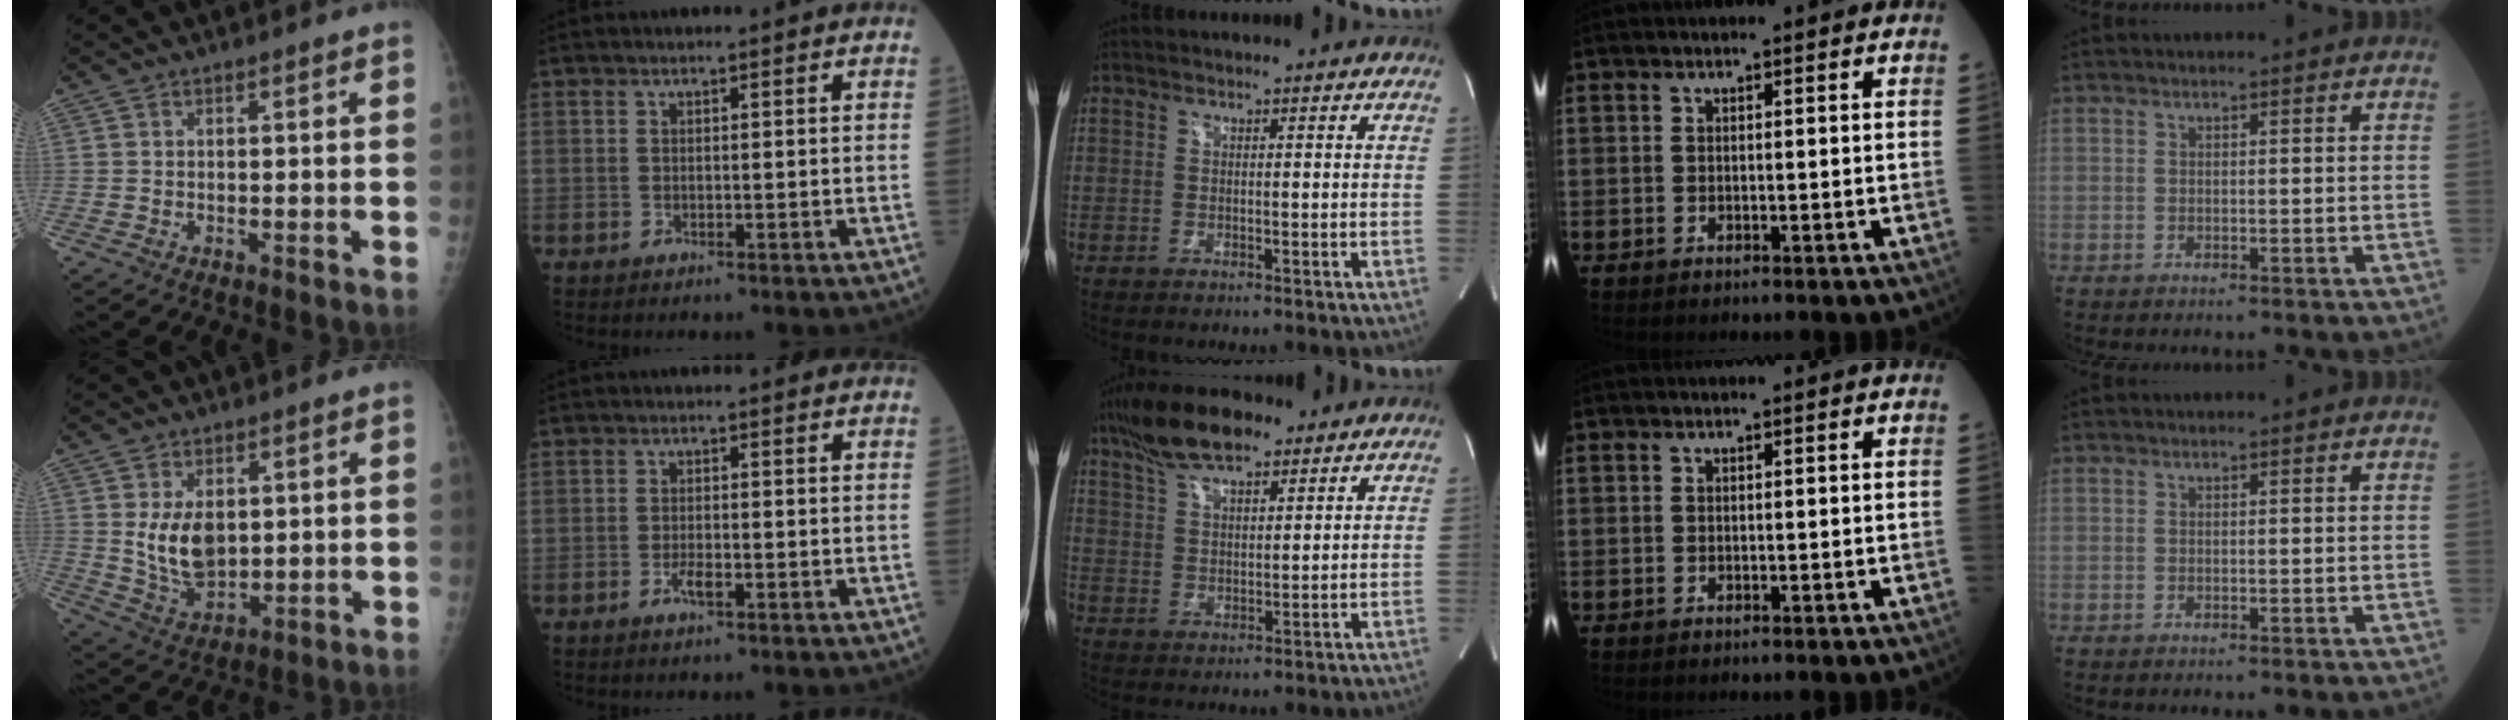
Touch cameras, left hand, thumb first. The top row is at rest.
{"thumb": {"total": 9.1, "force": [1.5, 5.9, 6.8], "torque": [-0.101, -0.020, 0.045]}, "index": {"total": 1.9, "force": [-1.0, 0.4, 1.5], "torque": [-0.034, -0.001, -0.017]}, "middle": {"total": 10.9, "force": [8.0, 3.3, 6.6], "torque": [-0.129, 0.017, 0.145]}}